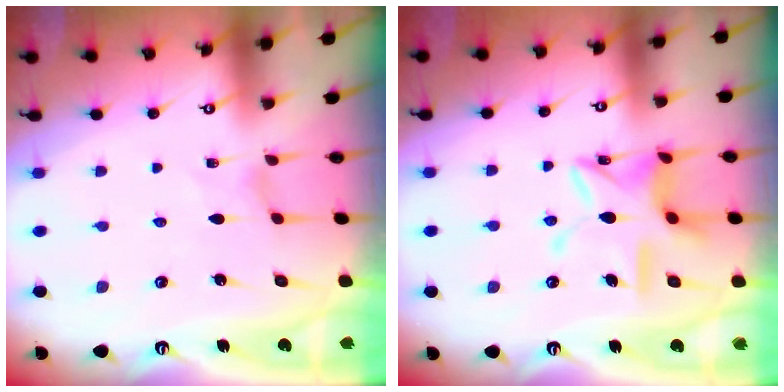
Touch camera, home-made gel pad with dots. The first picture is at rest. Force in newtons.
{"total": 11.9, "press": 11.8, "slide": 0.9}